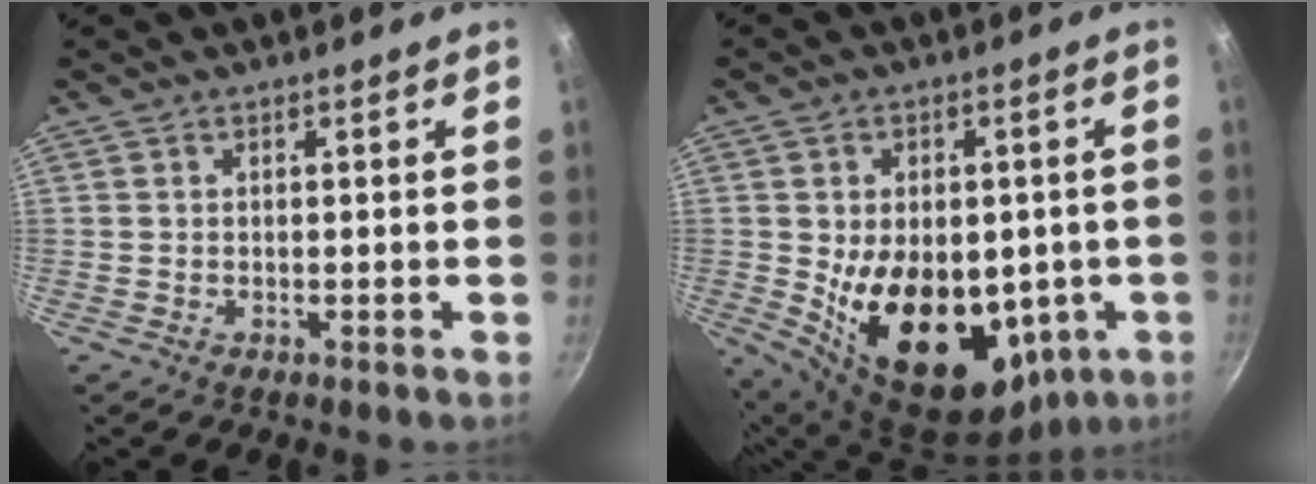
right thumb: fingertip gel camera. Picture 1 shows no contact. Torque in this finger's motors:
{"motor_torque": [-0.61, 2.22, 2.28, -0.48, 0.27]}